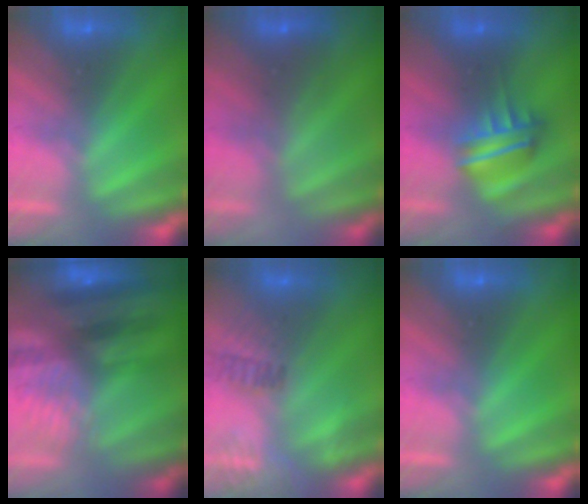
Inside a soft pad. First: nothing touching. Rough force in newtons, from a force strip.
{"total": 2.0}
{"total": 4.6}
{"total": 7.6}
{"total": 11.8}
{"total": 0.0}